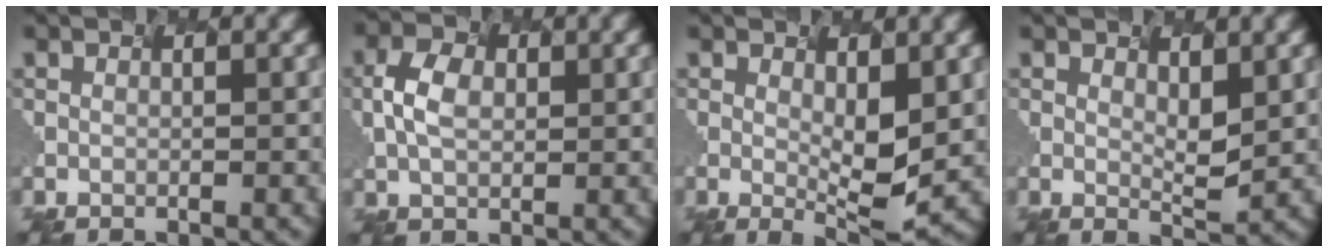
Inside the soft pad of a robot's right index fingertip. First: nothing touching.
{"total": 1.9, "force": [-0.7, 1.3, 1.2], "torque": [-0.056, -0.010, 0.019]}
{"total": 2.4, "force": [-0.4, -0.4, 2.4], "torque": [-0.066, -0.029, 0.028]}
{"total": 1.0, "force": [0.1, -1.0, 0.1], "torque": [-0.033, -0.023, 0.034]}